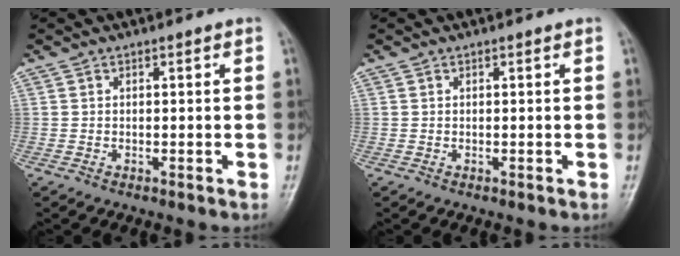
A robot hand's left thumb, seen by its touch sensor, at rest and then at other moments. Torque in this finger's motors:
{"motor_torque": [0.00, 0.00, 0.00, -0.01, 0.00]}